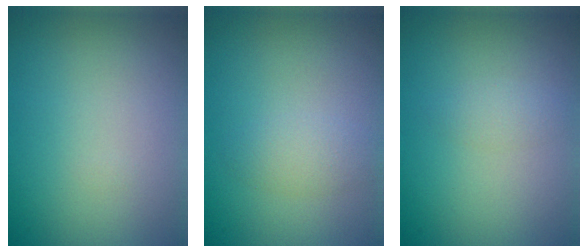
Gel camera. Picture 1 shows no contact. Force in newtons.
{"total": 1.8, "press": 1.8, "slide": 0.0}
{"total": 1.2, "press": 1.2, "slide": 0.1}